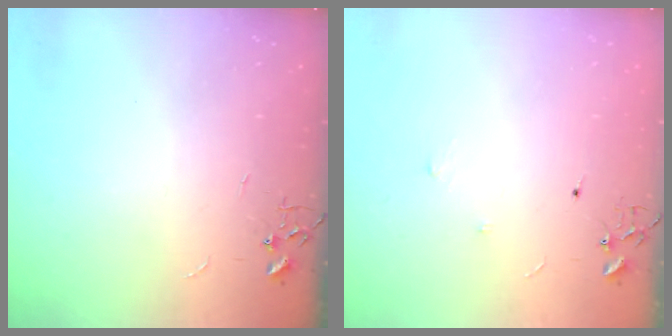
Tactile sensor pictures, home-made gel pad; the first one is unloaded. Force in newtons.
{"total": 5.7, "press": 5.7, "slide": 0.5}